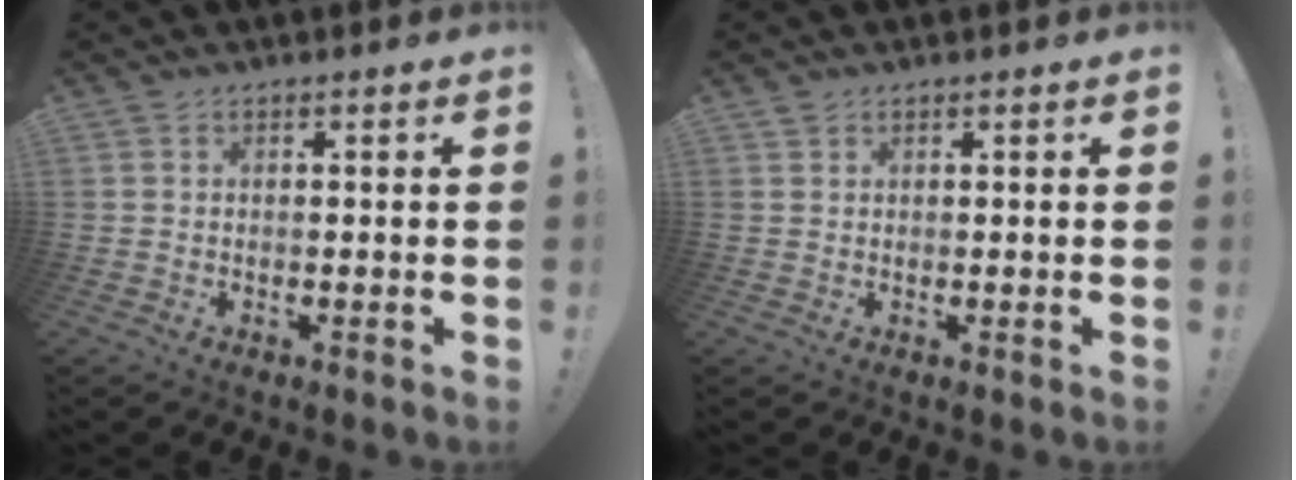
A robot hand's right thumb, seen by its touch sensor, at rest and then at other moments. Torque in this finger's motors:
{"motor_torque": [-0.16, 0.07, 0.20, 0.01, -0.01]}